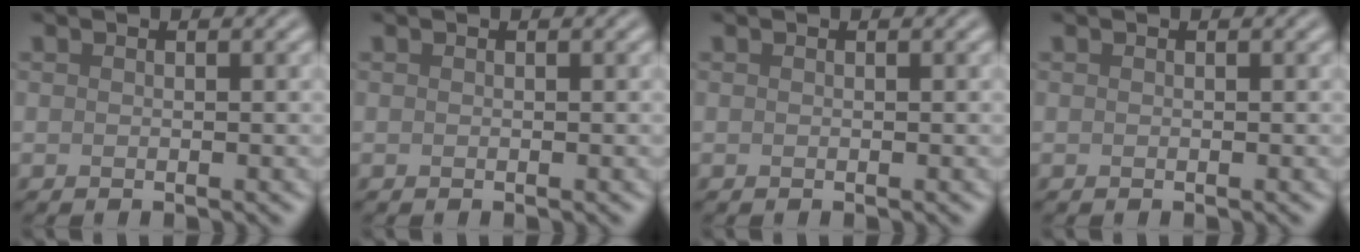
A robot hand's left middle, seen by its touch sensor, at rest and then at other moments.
{"total": 0.0}
{"total": 0.0}
{"total": 0.0}